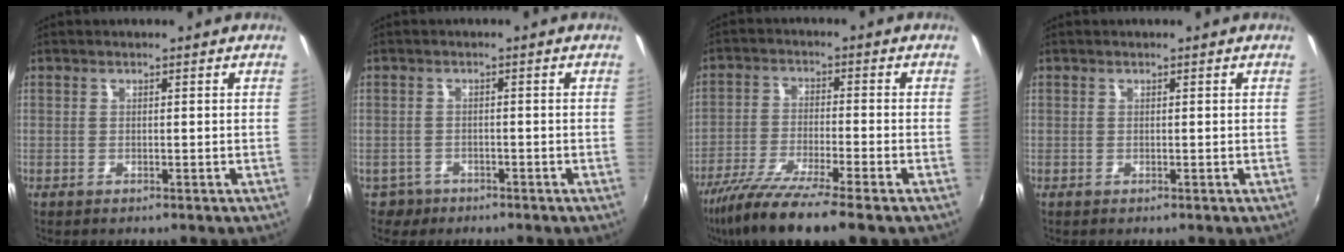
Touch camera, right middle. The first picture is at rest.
{"total": 3.0, "force": [-2.0, 2.2, 0.4], "torque": [-0.017, 0.001, -0.032]}
{"total": 13.1, "force": [-9.8, 0.8, 8.6], "torque": [-0.182, -0.037, -0.176]}
{"total": 0.0}